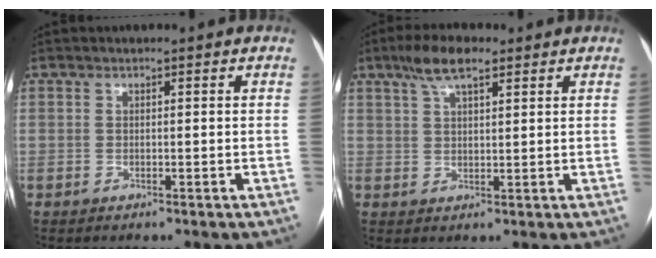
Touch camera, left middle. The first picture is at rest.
{"total": 5.9, "force": [3.9, 1.6, 4.1], "torque": [-0.086, 0.016, 0.072]}